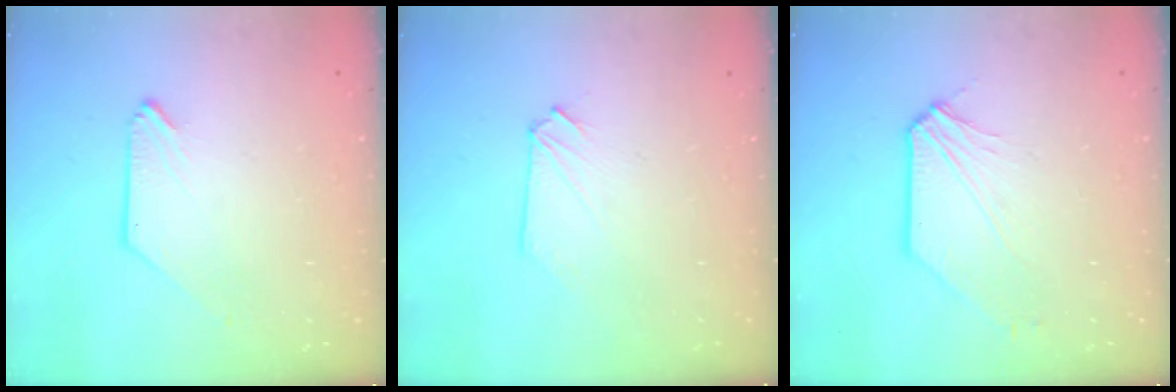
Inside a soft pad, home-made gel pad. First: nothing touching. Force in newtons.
{"total": 0.9, "press": 0.9, "slide": 0.2}
{"total": 4.1, "press": 4.0, "slide": 0.6}